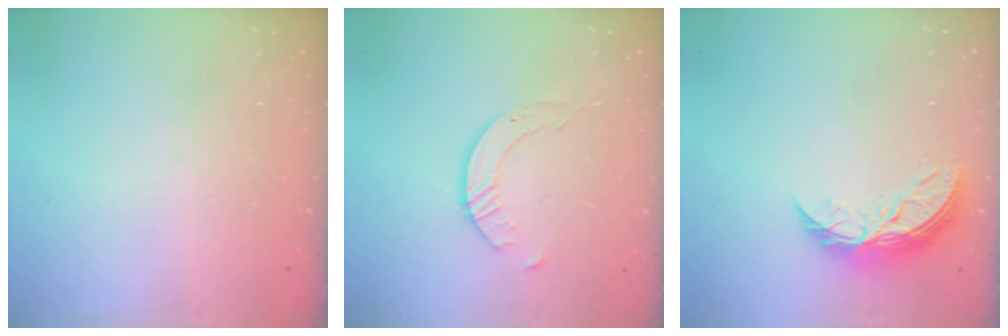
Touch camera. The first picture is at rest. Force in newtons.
{"total": 2.6, "press": 2.6, "slide": 0.3}
{"total": 9.3, "press": 9.3, "slide": 0.5}